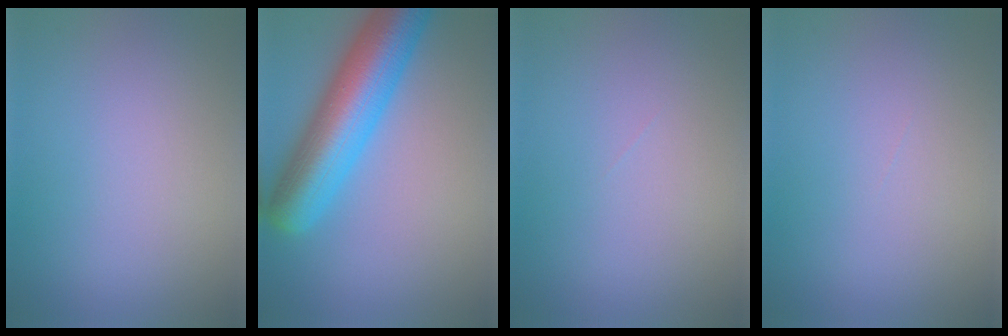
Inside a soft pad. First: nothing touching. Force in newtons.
{"total": 9.1, "press": 9.1, "slide": 0.3}
{"total": 0.0}
{"total": 0.0}